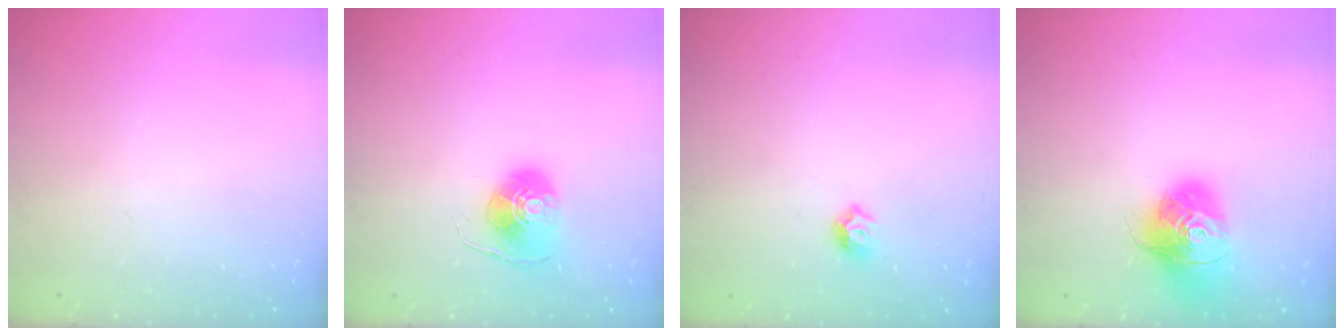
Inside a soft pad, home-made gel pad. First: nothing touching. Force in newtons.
{"total": 8.5, "press": 8.4, "slide": 0.3}
{"total": 5.2, "press": 5.1, "slide": 0.9}
{"total": 16.9, "press": 16.9, "slide": 1.7}